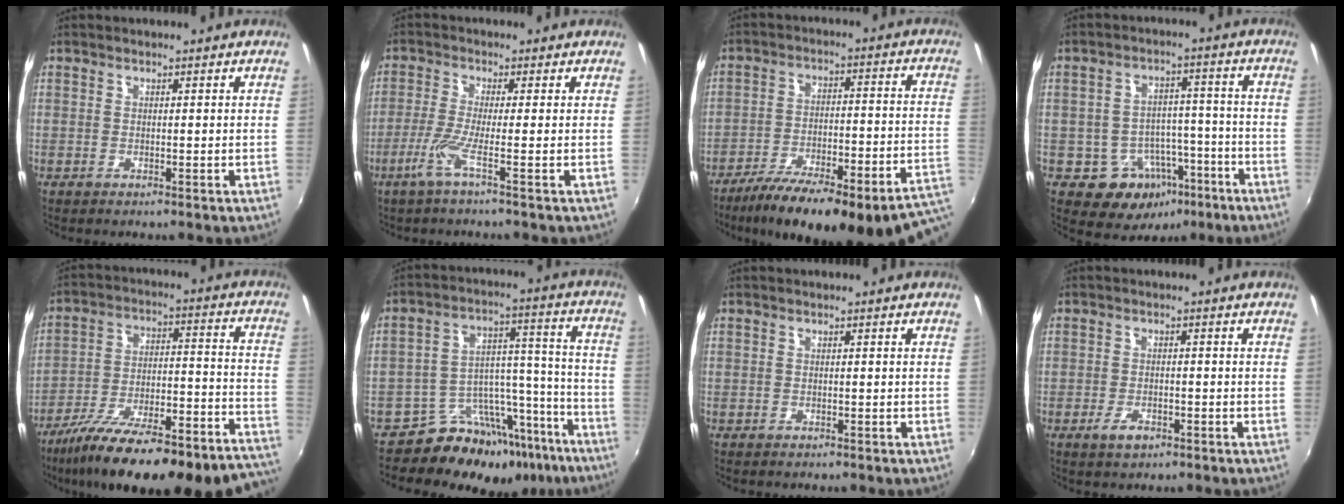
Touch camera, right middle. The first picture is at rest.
{"total": 4.5, "force": [-2.2, -1.1, 3.8], "torque": [-0.102, -0.010, -0.043]}
{"total": 28.3, "force": [-20.4, 6.3, 18.6], "torque": [-0.263, -0.045, -0.275]}
{"total": 11.4, "force": [-6.0, 8.8, 4.1], "torque": [-0.083, 0.028, -0.059]}
{"total": 31.3, "force": [-26.0, 6.8, 16.1], "torque": [-0.221, -0.040, -0.366]}
{"total": 18.9, "force": [-15.6, 9.2, 5.4], "torque": [-0.080, 0.065, -0.220]}
{"total": 0.5, "force": [-0.5, 0.3, 0.0], "torque": [-0.004, -0.002, -0.007]}
{"total": 3.1, "force": [-1.9, 1.6, 1.9], "torque": [-0.043, -0.006, -0.035]}